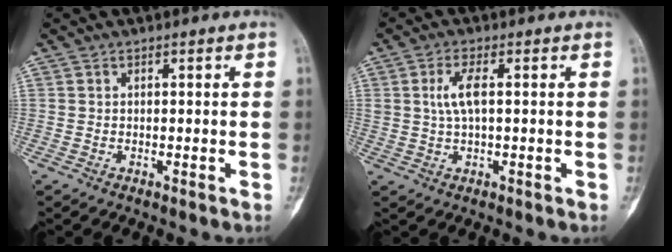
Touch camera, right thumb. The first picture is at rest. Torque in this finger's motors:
{"motor_torque": [-0.37, 0.01, 0.07, 0.04, 0.02]}